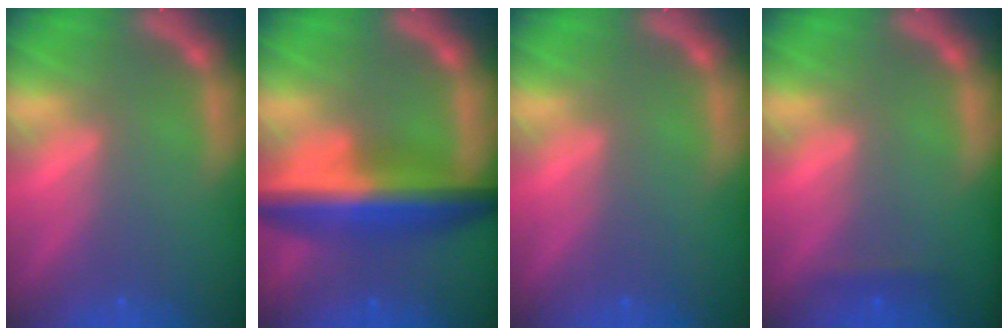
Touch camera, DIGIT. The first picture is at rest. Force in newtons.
{"total": 9.0}
{"total": 0.0}
{"total": 0.9}